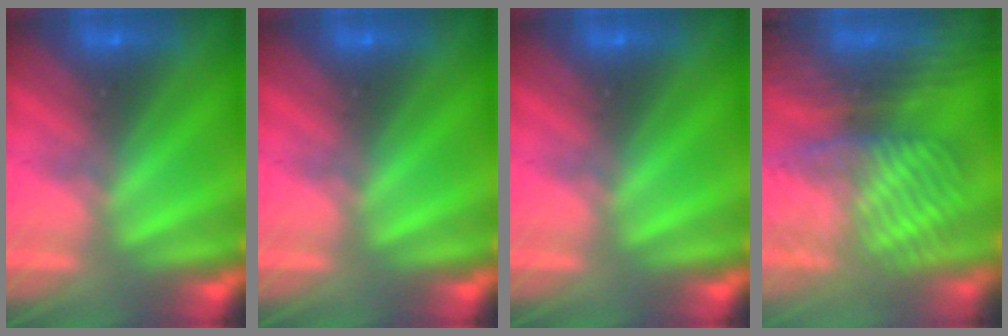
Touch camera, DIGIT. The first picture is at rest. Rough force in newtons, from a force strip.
{"total": 0.0}
{"total": 0.0}
{"total": 10.8}